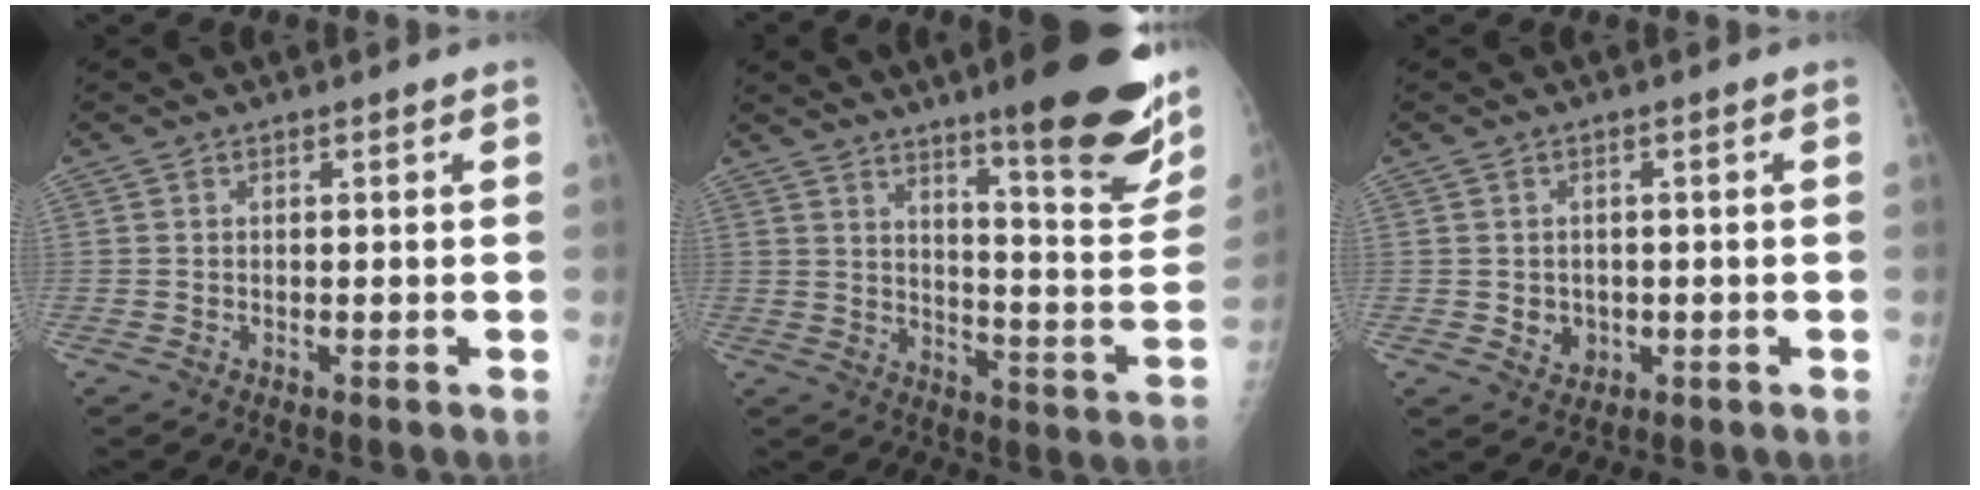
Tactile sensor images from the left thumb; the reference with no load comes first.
{"total": 22.4, "force": [14.3, 3.9, 16.8], "torque": [-0.195, -0.085, 0.202]}
{"total": 3.0, "force": [-0.3, 2.7, 1.3], "torque": [-0.007, 0.000, 0.006]}